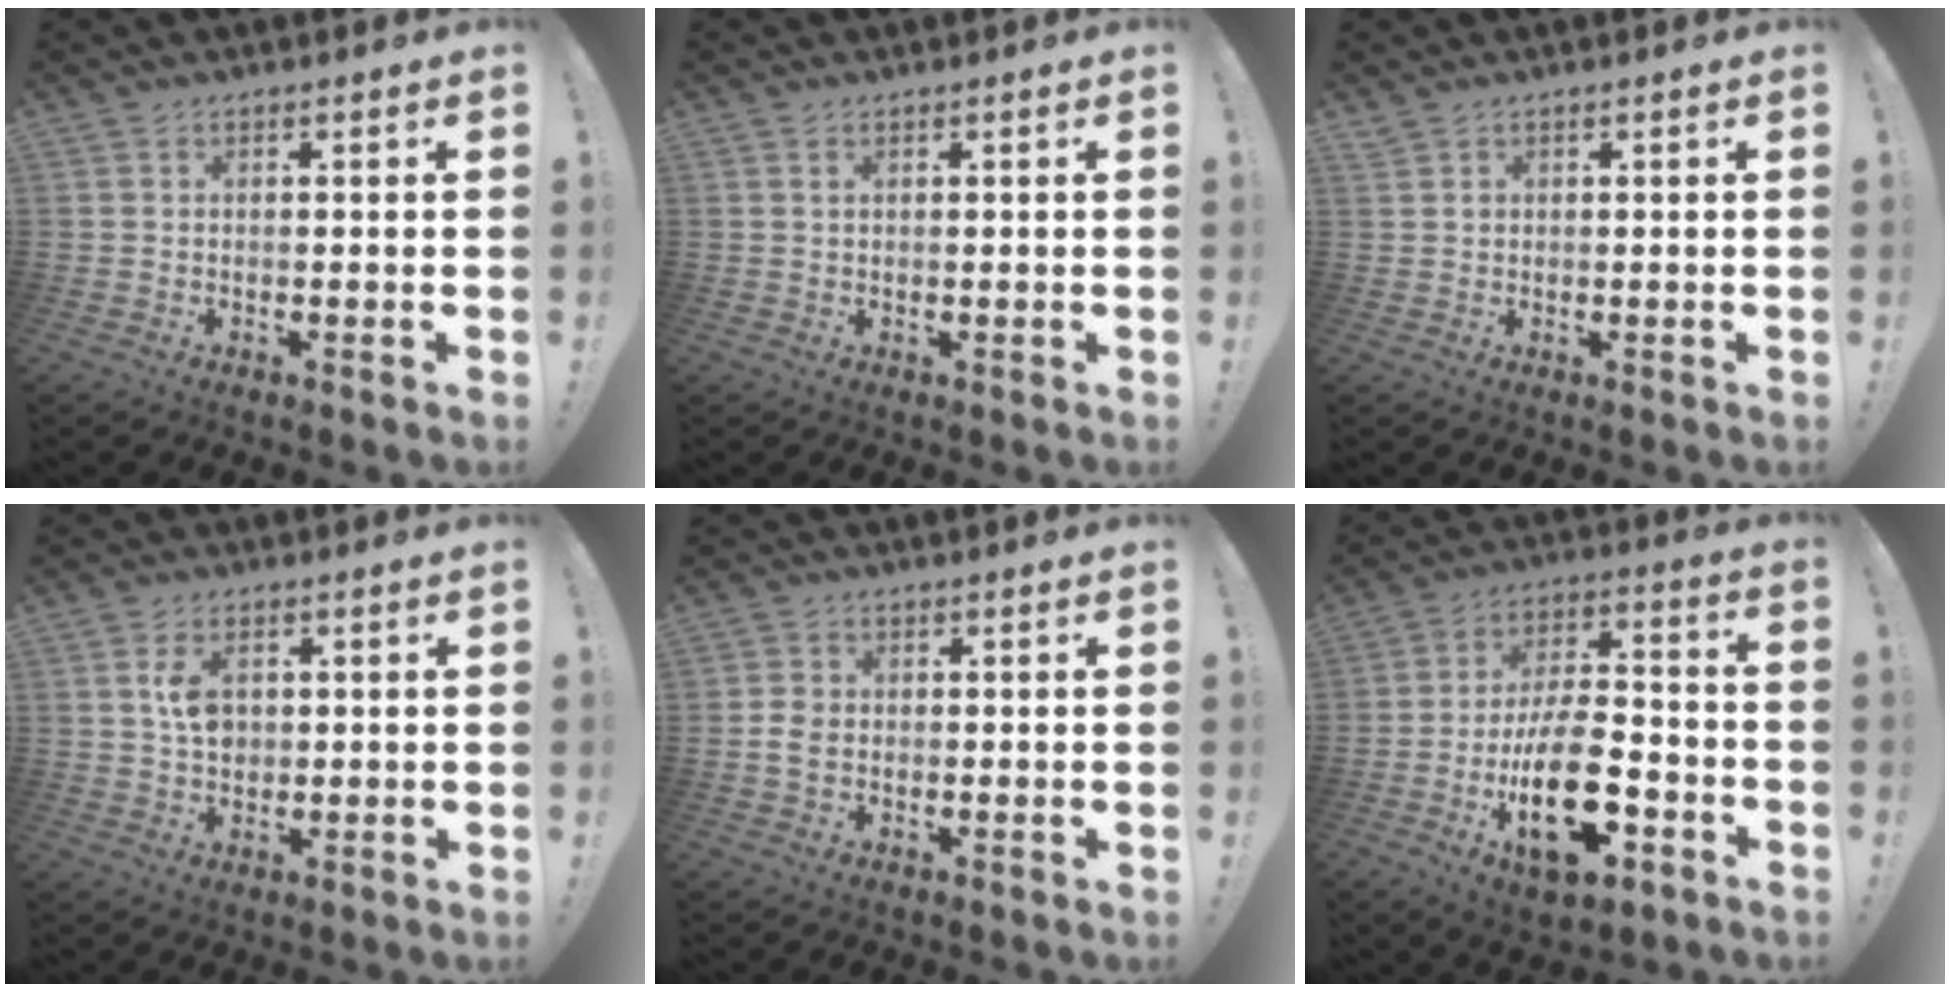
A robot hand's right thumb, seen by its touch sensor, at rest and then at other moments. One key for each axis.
{"total": 0.8, "fx": 0.4, "fy": 0.3, "fz": 0.7, "tx": -0.019, "ty": 0.003, "tz": 0.009}
{"total": 0.9, "fx": 0.7, "fy": 0.5, "fz": 0.2, "tx": 0.003, "ty": -0.003, "tz": 0.011}
{"total": 6.0, "fx": 1.0, "fy": 4.2, "fz": 4.1, "tx": -0.064, "ty": 0.004, "tz": 0.019}
{"total": 3.8, "fx": -0.6, "fy": 2.8, "fz": 2.5, "tx": -0.043, "ty": 0.006, "tz": -0.011}
{"total": 21.3, "fx": -7.9, "fy": 10.3, "fz": 17.0, "tx": -0.286, "ty": 0.044, "tz": -0.122}